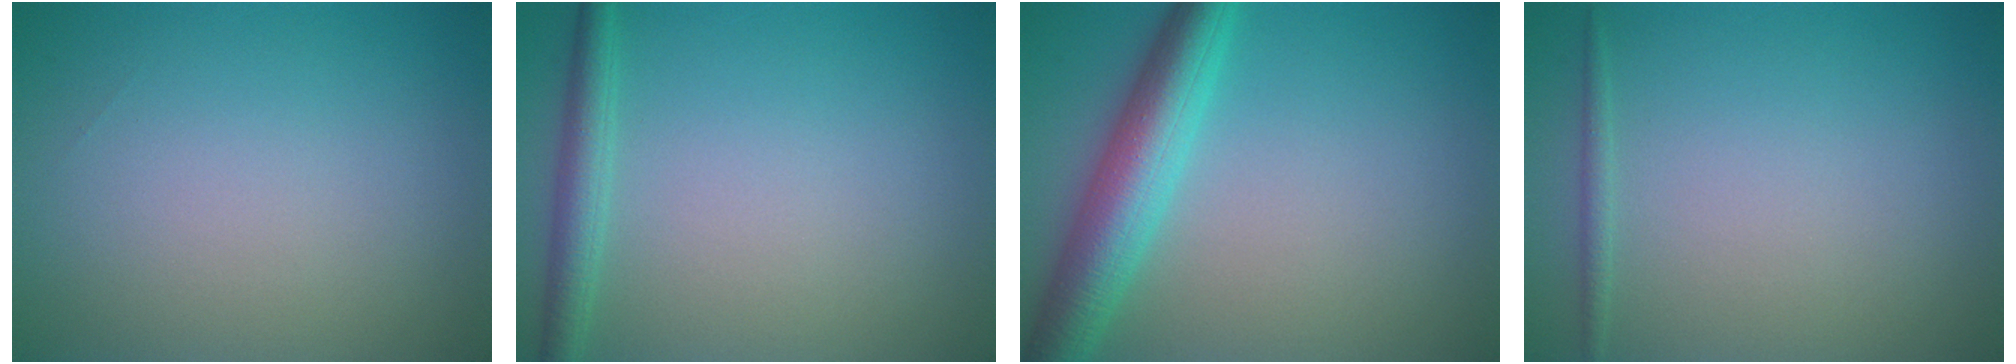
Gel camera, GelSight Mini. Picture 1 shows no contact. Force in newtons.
{"total": 2.3, "press": 2.3, "slide": 0.1}
{"total": 6.0, "press": 6.0, "slide": 0.1}
{"total": 0.8, "press": 0.8, "slide": 0.1}